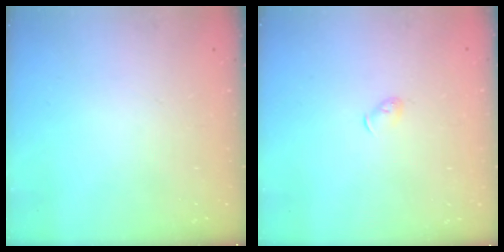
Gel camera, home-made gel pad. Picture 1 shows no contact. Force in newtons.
{"total": 3.5, "press": 3.5, "slide": 0.8}